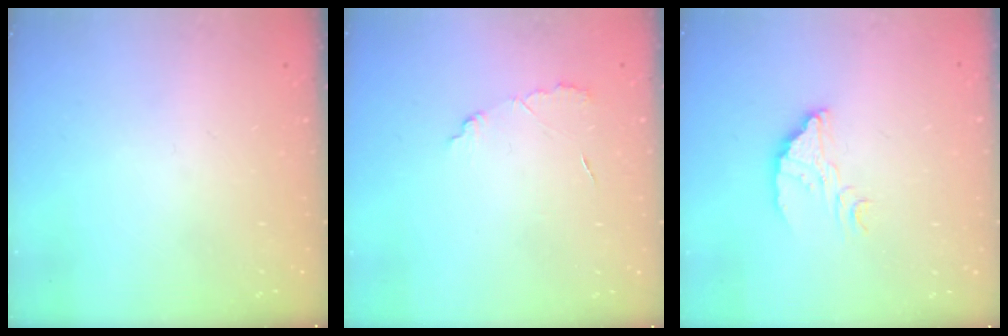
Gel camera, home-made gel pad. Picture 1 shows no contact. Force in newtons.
{"total": 4.7, "press": 4.7, "slide": 0.4}
{"total": 4.5, "press": 4.5, "slide": 0.3}